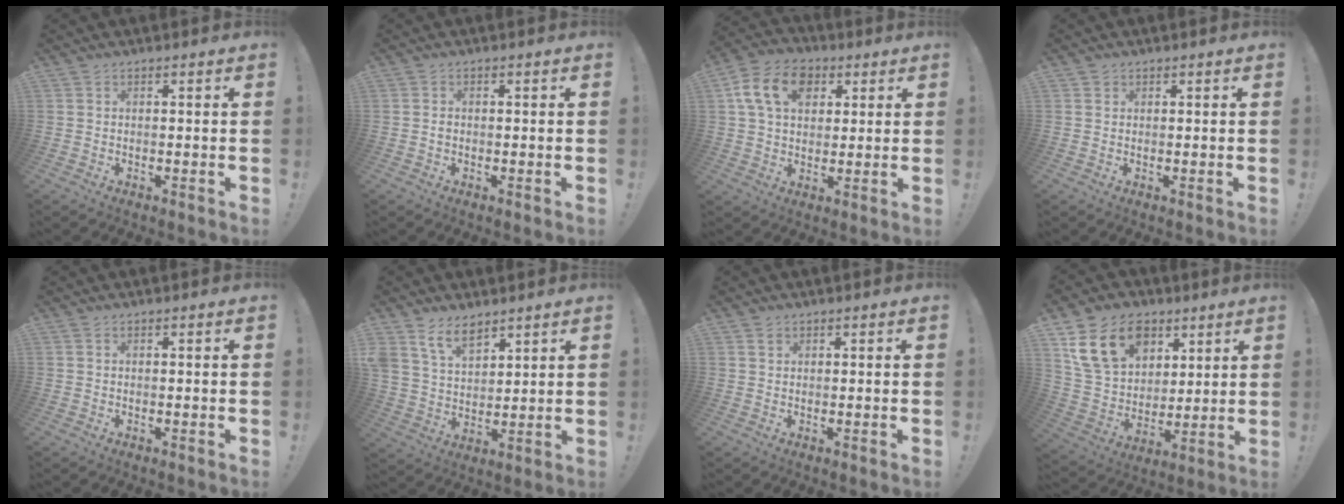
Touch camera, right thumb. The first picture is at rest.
{"total": 0.6, "force": [-0.4, 0.4, 0.2], "torque": [-0.011, 0.005, -0.006]}
{"total": 14.2, "force": [4.8, 10.4, 8.5], "torque": [-0.134, 0.003, 0.095]}
{"total": 1.0, "force": [0.6, 0.7, 0.0], "torque": [0.006, -0.002, 0.011]}
{"total": 0.0}
{"total": 9.8, "force": [7.2, 5.1, 4.2], "torque": [-0.091, -0.033, 0.142]}
{"total": 1.3, "force": [0.9, 0.9, 0.3], "torque": [0.000, -0.001, 0.016]}
{"total": 18.5, "force": [8.8, 13.4, 9.2], "torque": [-0.150, -0.031, 0.172]}